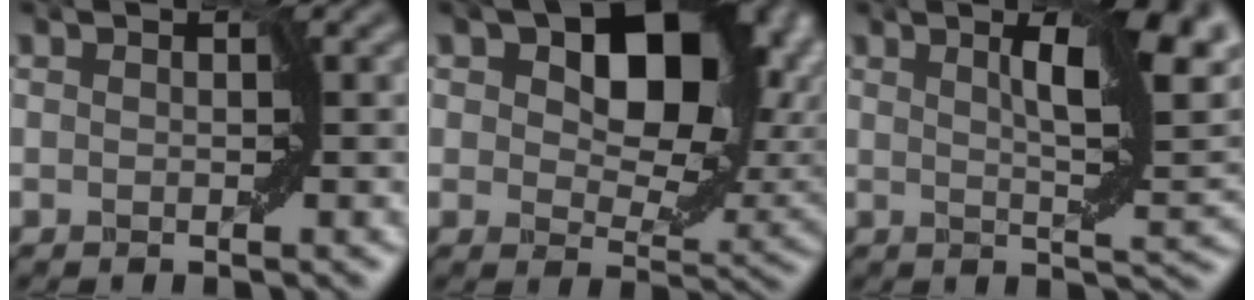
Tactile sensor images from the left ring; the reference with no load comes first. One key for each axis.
{"total": 11.4, "fx": 3.4, "fy": 7.0, "fz": 8.3, "tx": -0.108, "ty": -0.007, "tz": 0.058}
{"total": 8.2, "fx": 3.0, "fy": 1.8, "fz": 7.5, "tx": -0.109, "ty": 0.010, "tz": 0.048}